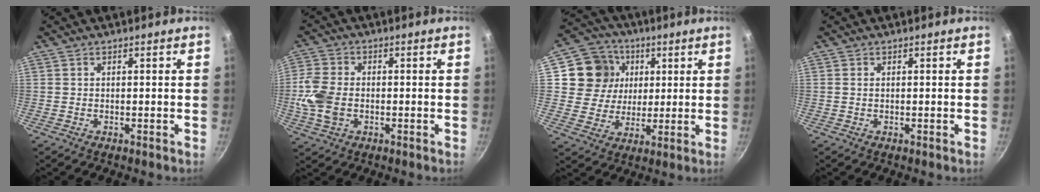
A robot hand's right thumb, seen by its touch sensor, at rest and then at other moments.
{"total": 8.3, "force": [-1.1, 5.7, 5.8], "torque": [-0.122, 0.007, -0.027]}
{"total": 12.3, "force": [3.4, 11.2, 4.0], "torque": [-0.042, -0.002, 0.054]}
{"total": 0.5, "force": [0.1, 0.3, 0.4], "torque": [-0.008, 0.001, 0.002]}